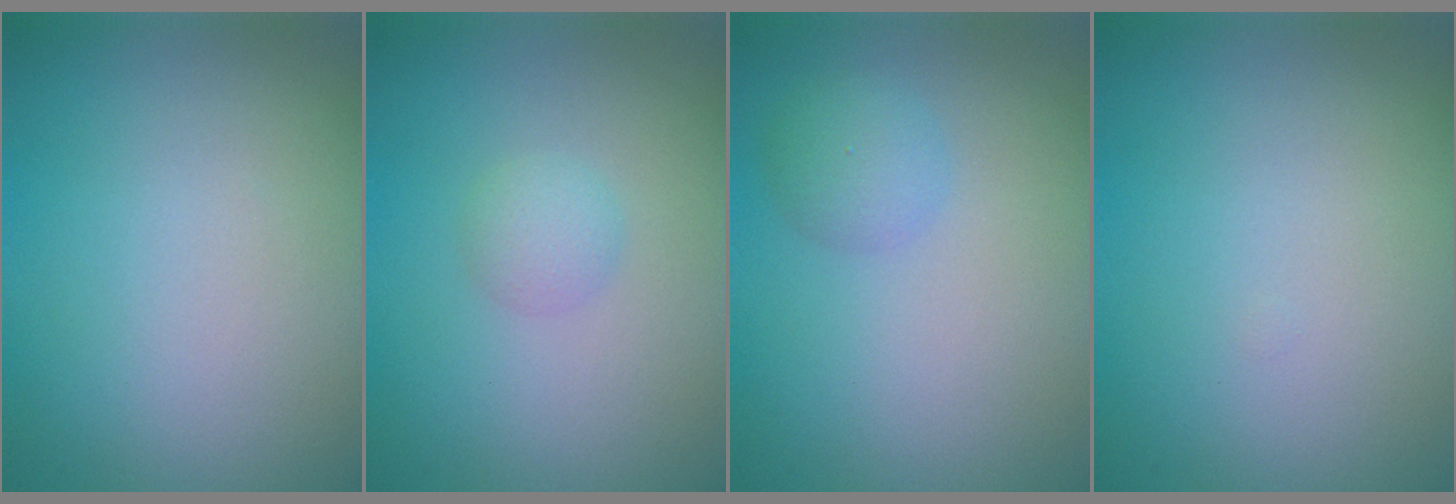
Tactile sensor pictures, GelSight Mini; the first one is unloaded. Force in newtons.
{"total": 1.3, "press": 1.3, "slide": 0.1}
{"total": 2.0, "press": 2.0, "slide": 0.0}
{"total": 0.0}